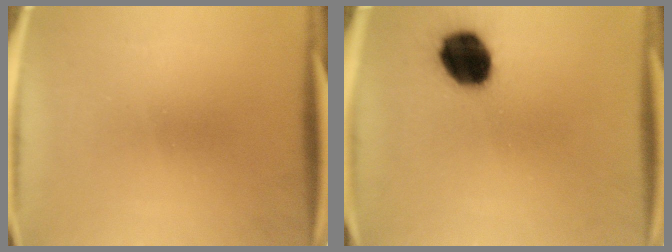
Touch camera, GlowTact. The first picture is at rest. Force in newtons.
{"total": 13.0}